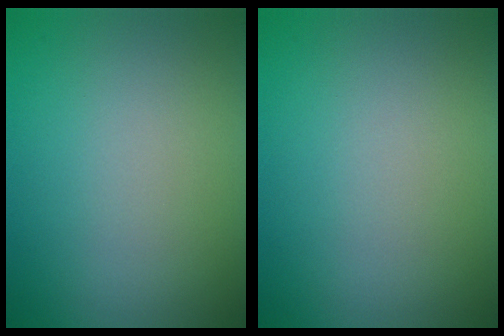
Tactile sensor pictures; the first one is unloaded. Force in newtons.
{"total": 0.0}